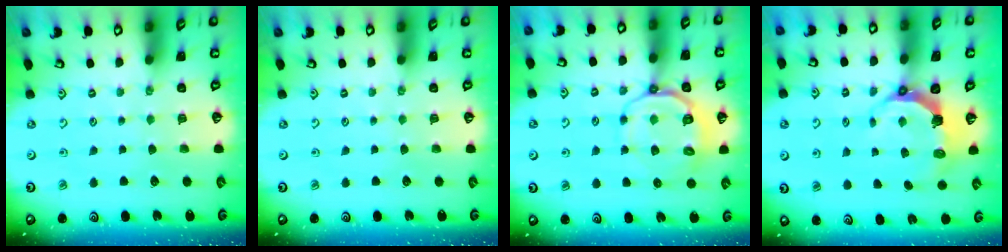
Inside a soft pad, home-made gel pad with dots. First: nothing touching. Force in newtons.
{"total": 0.0}
{"total": 9.0, "press": 8.8, "slide": 2.1}
{"total": 7.7, "press": 5.9, "slide": 5.0}